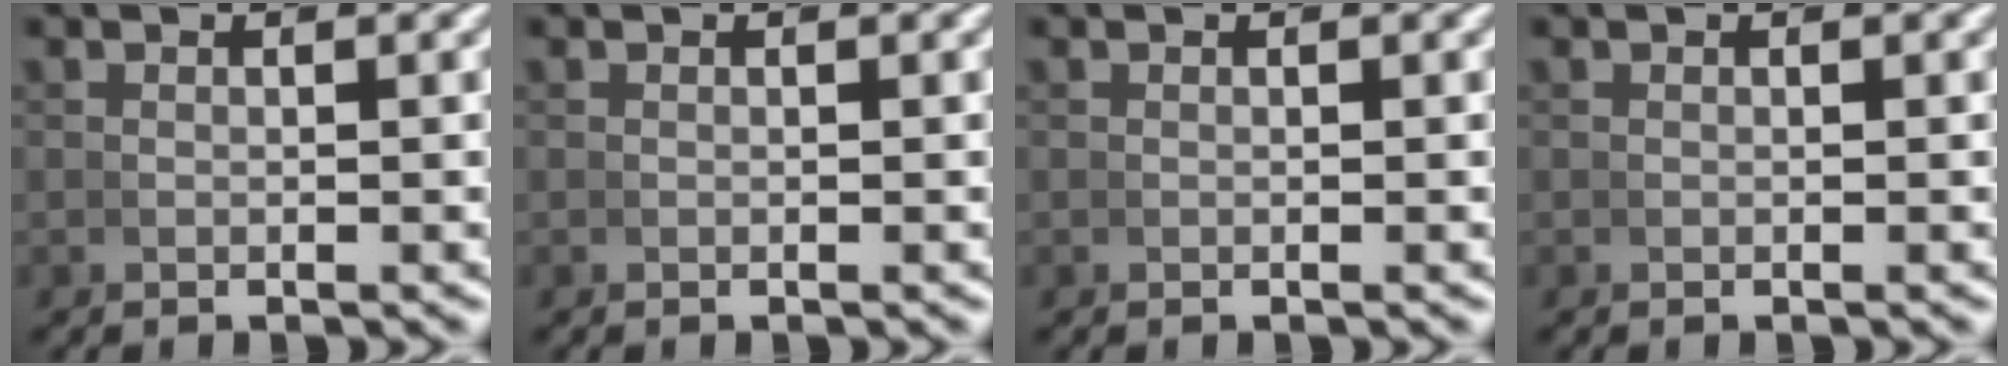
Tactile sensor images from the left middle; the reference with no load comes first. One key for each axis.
{"total": 0.0}
{"total": 0.0}
{"total": 0.0}